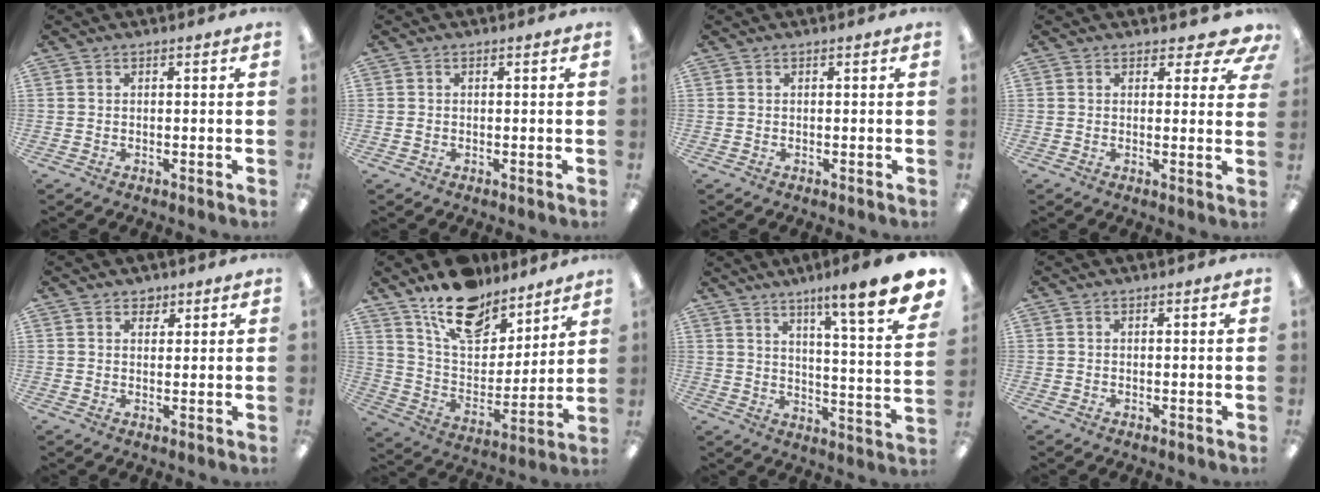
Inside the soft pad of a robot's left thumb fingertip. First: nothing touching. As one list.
[{"total": 0.6, "force": [-0.1, 0.5, 0.2], "torque": [-0.004, 0.004, -0.003]}, {"total": 0.0}, {"total": 4.2, "force": [2.9, 2.2, 2.2], "torque": [-0.015, -0.017, 0.048]}, {"total": 2.2, "force": [1.8, 1.2, 0.4], "torque": [0.008, -0.008, 0.030]}, {"total": 16.7, "force": [13.1, 8.0, 6.7], "torque": [-0.118, -0.088, 0.236]}, {"total": 12.2, "force": [9.0, 0.5, 8.3], "torque": [-0.119, -0.081, 0.135]}, {"total": 0.0}]